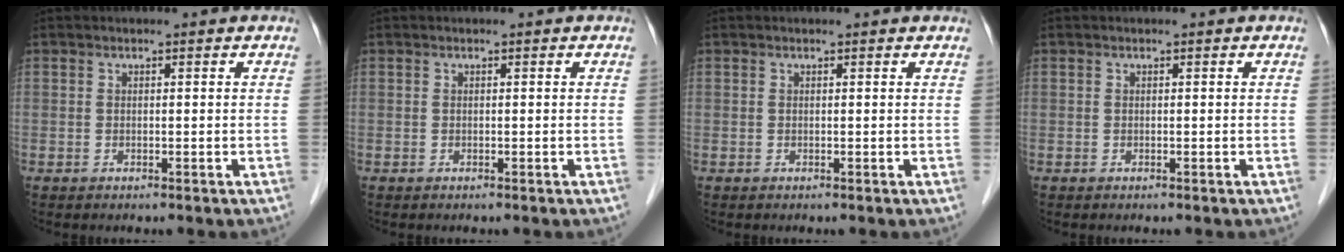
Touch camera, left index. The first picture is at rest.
{"total": 0.0}
{"total": 0.7, "force": [0.6, 0.1, 0.2], "torque": [-0.009, 0.001, 0.004]}
{"total": 0.0}